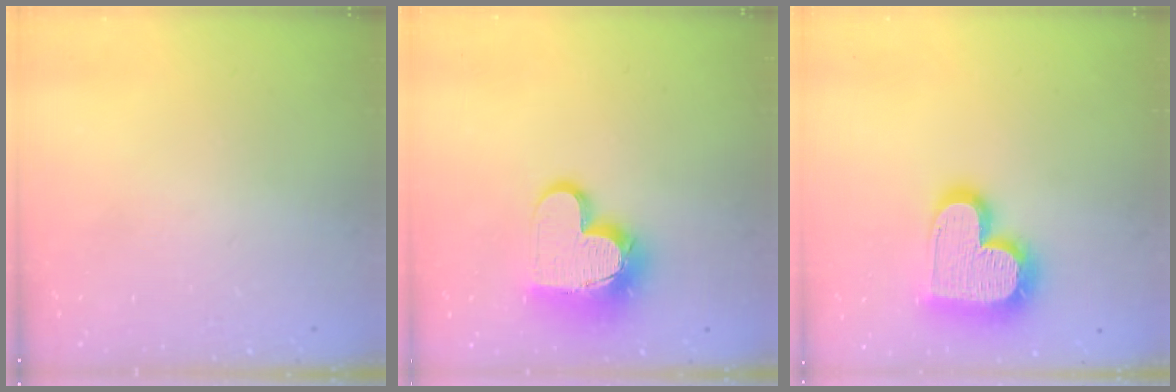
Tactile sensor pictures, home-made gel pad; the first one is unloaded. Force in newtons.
{"total": 14.7, "press": 14.6, "slide": 1.2}
{"total": 20.7, "press": 20.7, "slide": 1.5}